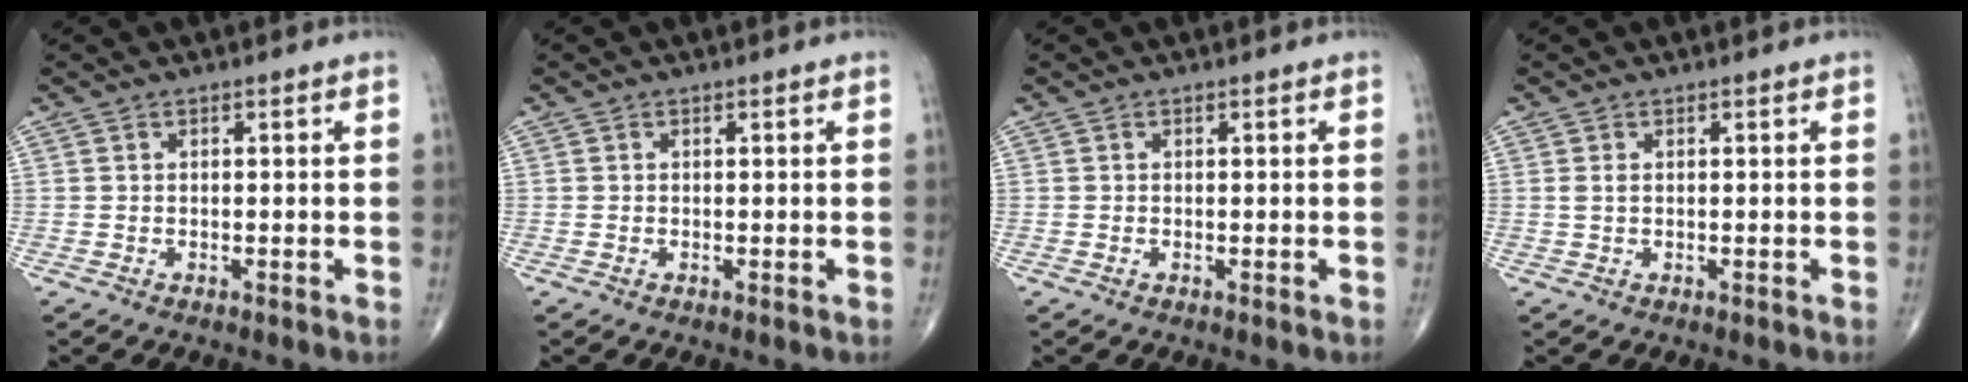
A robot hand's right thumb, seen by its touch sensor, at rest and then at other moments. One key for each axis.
{"total": 0.0}
{"total": 0.0}
{"total": 1.0, "fx": 0.2, "fy": 0.5, "fz": 0.8, "tx": -0.021, "ty": 0.004, "tz": 0.007}